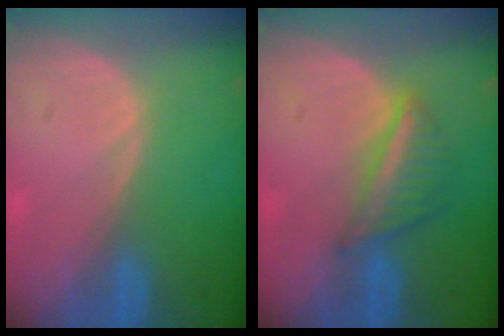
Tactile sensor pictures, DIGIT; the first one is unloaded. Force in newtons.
{"total": 5.3, "press": 5.3, "slide": 0.4}